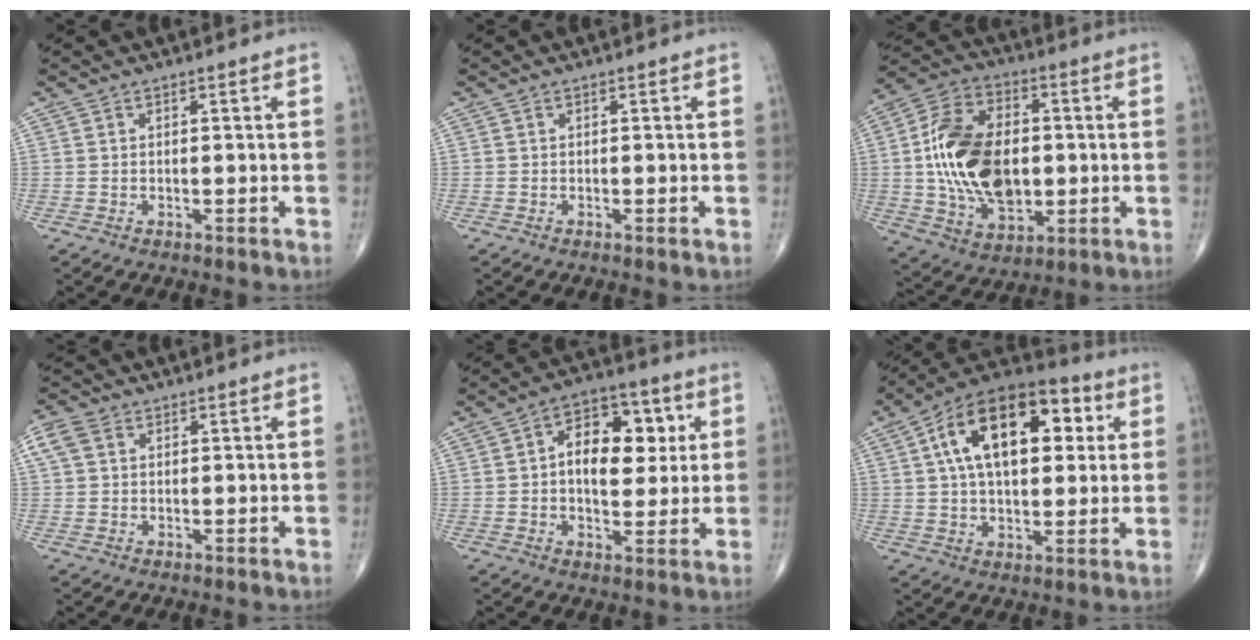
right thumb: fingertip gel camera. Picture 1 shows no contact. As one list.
[{"total": 0.0}, {"total": 19.9, "force": [0.2, 12.7, 15.4], "torque": [-0.264, 0.007, 0.009]}, {"total": 4.2, "force": [1.5, 3.2, 2.4], "torque": [-0.058, 0.015, 0.029]}, {"total": 13.1, "force": [2.1, 8.1, 10.1], "torque": [-0.112, 0.012, 0.025]}, {"total": 21.4, "force": [5.7, 11.7, 17.0], "torque": [-0.247, 0.018, 0.080]}]